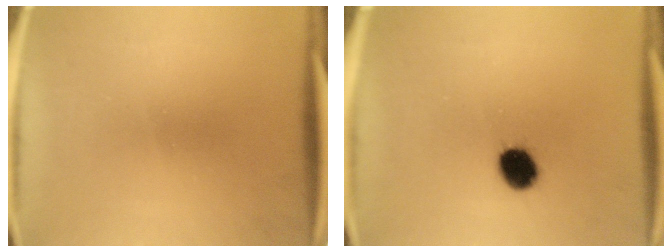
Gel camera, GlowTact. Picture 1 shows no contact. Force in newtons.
{"total": 7.2}